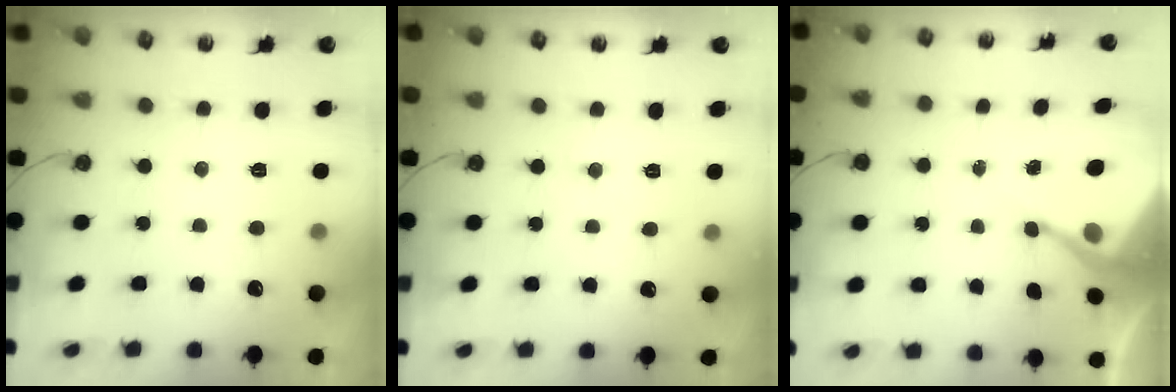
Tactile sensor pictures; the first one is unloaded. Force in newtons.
{"total": 3.2, "press": 3.1, "slide": 0.5}
{"total": 6.5, "press": 6.5, "slide": 0.3}